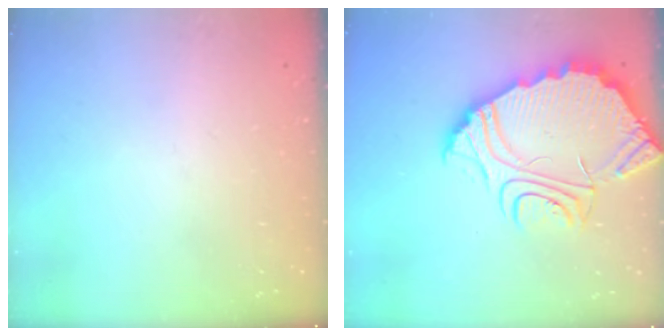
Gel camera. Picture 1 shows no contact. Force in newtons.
{"total": 18.6, "press": 18.5, "slide": 1.8}